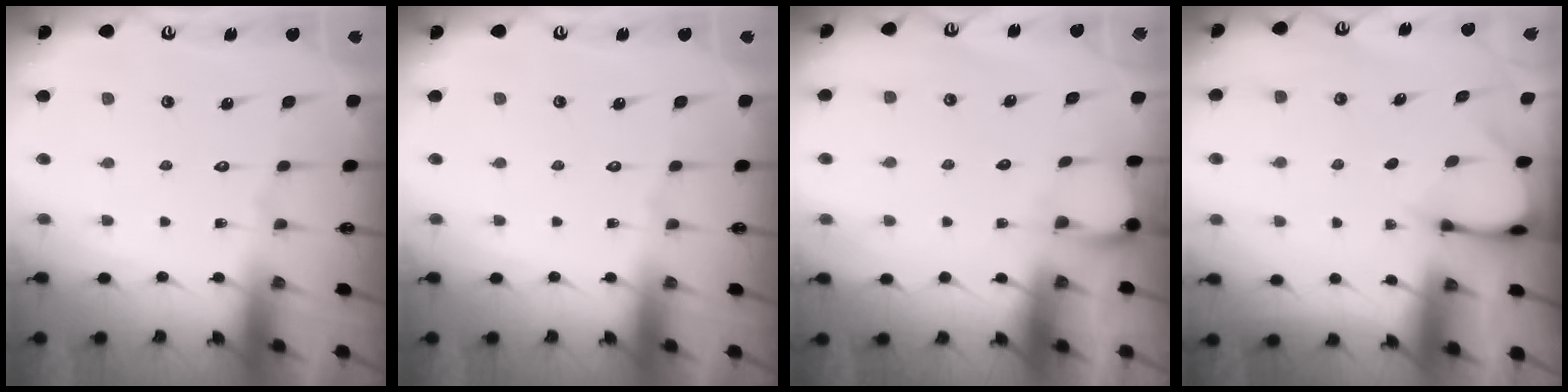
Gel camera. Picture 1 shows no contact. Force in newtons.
{"total": 0.0}
{"total": 3.8, "press": 3.7, "slide": 0.4}
{"total": 3.1, "press": 3.1, "slide": 0.2}